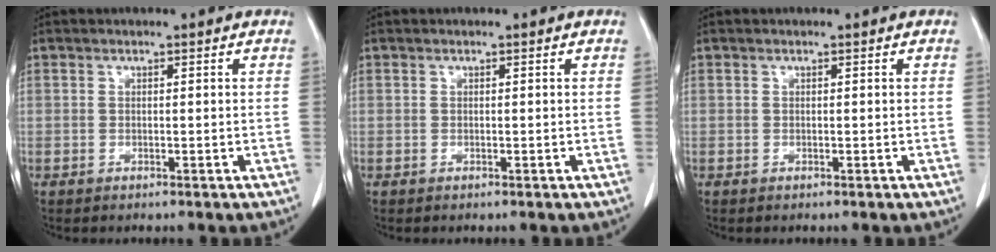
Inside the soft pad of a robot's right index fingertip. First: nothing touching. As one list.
[{"total": 0.0}, {"total": 0.0}]